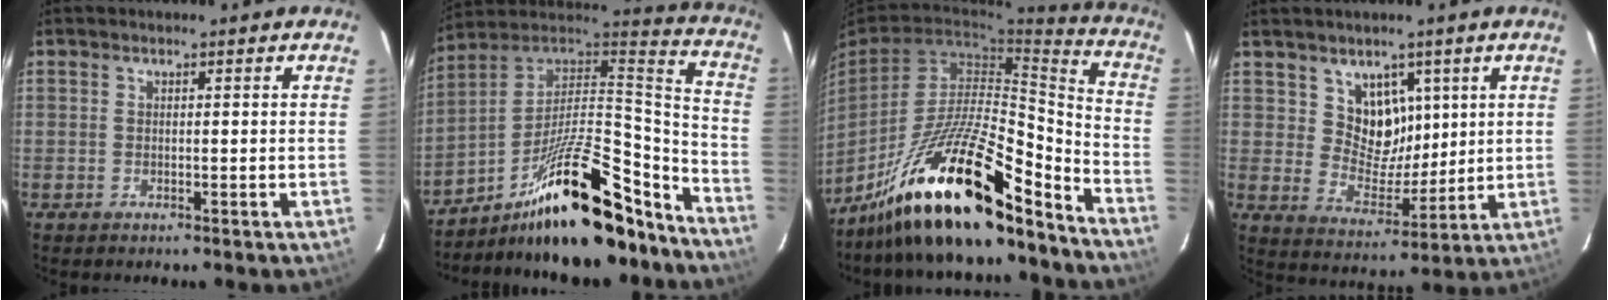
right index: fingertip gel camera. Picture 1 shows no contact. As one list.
[{"total": 26.2, "force": [-18.8, 7.8, 16.4], "torque": [-0.249, 0.010, -0.302]}, {"total": 22.4, "force": [-17.2, 4.3, 13.7], "torque": [-0.235, -0.015, -0.294]}, {"total": 8.2, "force": [3.8, 6.5, 3.2], "torque": [-0.048, -0.008, 0.077]}]